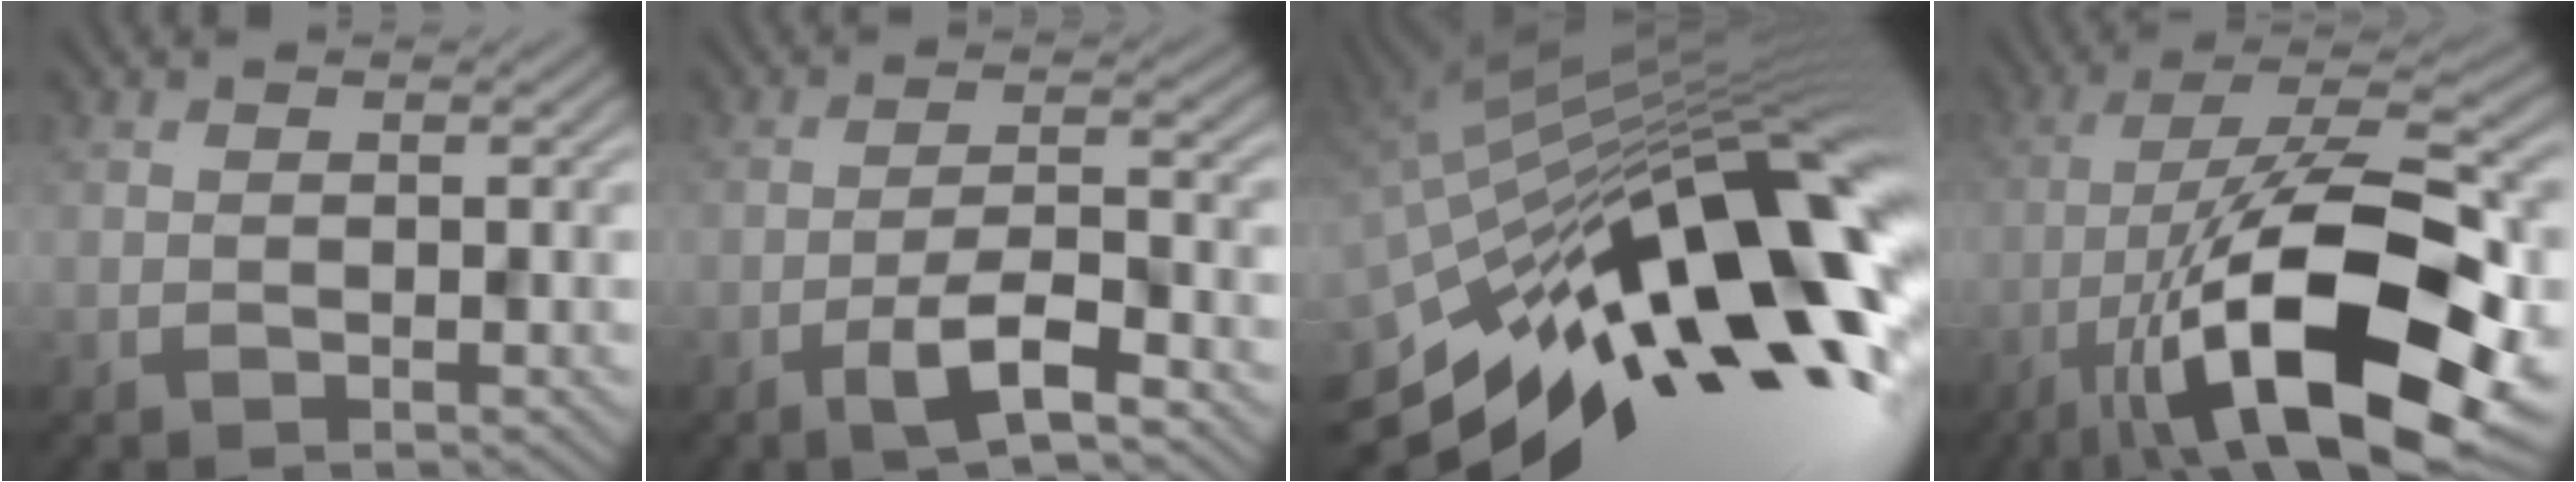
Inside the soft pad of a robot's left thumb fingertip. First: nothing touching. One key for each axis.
{"total": 5.9, "fx": -3.5, "fy": 1.2, "fz": 4.6, "tx": -0.083, "ty": 0.009, "tz": -0.067}
{"total": 19.6, "fx": -5.1, "fy": 6.9, "fz": 17.6, "tx": -0.297, "ty": -0.008, "tz": -0.107}
{"total": 18.7, "fx": -7.5, "fy": 6.3, "fz": 15.9, "tx": -0.275, "ty": -0.003, "tz": -0.131}